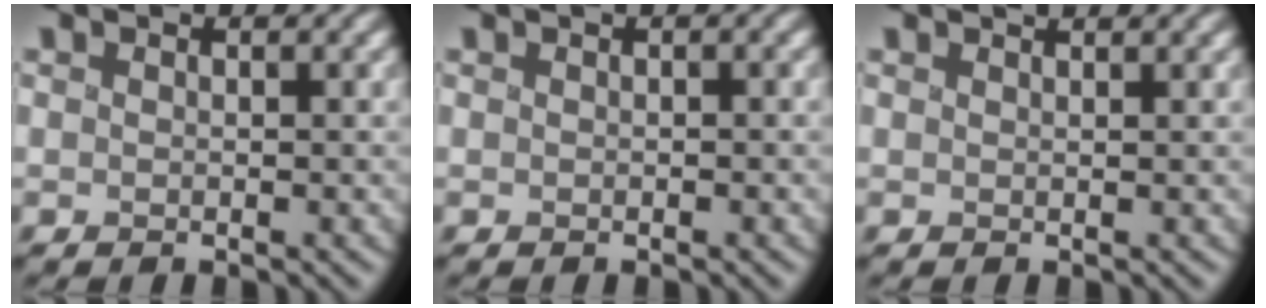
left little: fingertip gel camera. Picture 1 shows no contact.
{"total": 0.8, "force": [0.4, 0.3, 0.7], "torque": [-0.009, 0.001, 0.008]}
{"total": 0.9, "force": [0.8, 0.2, 0.4], "torque": [0.001, 0.003, 0.007]}